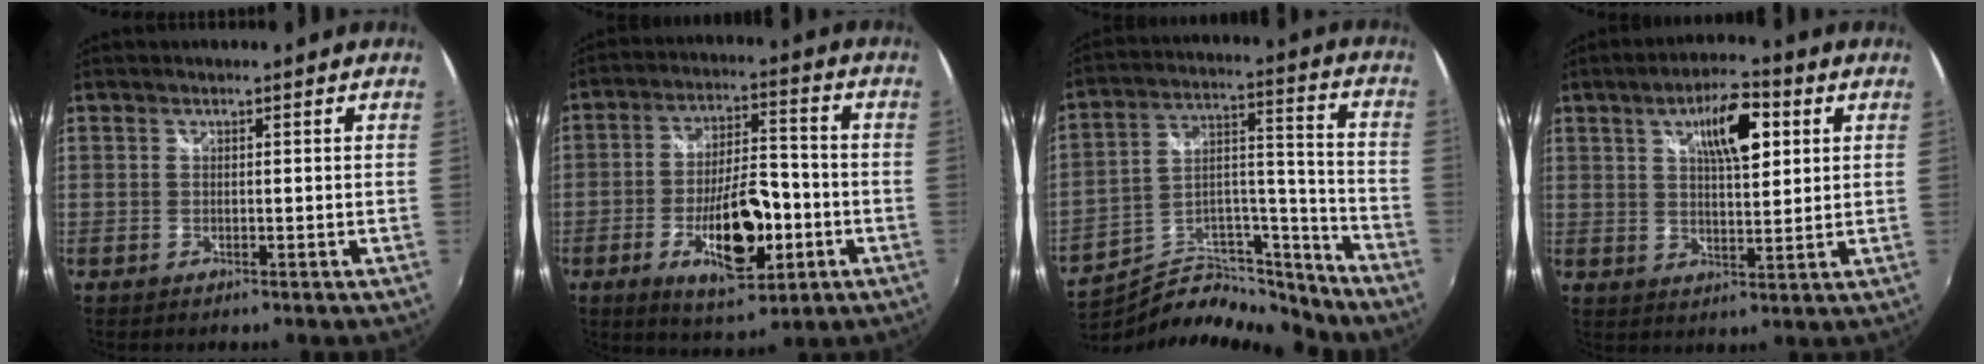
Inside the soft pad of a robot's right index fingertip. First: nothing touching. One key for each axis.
{"total": 14.8, "fx": -5.1, "fy": 5.7, "fz": 12.6, "tx": -0.221, "ty": 0.001, "tz": -0.075}
{"total": 17.3, "fx": -15.6, "fy": 5.4, "fz": 5.4, "tx": -0.083, "ty": 0.041, "tz": -0.257}
{"total": 9.9, "fx": 3.7, "fy": 3.5, "fz": 8.5, "tx": -0.135, "ty": 0.017, "tz": 0.061}